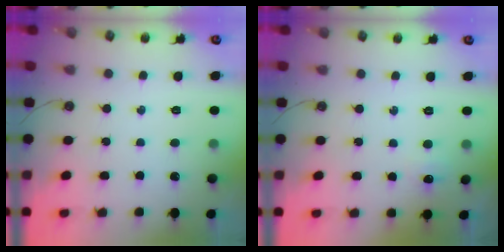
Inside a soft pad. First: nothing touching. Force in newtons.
{"total": 5.2, "press": 5.2, "slide": 0.6}